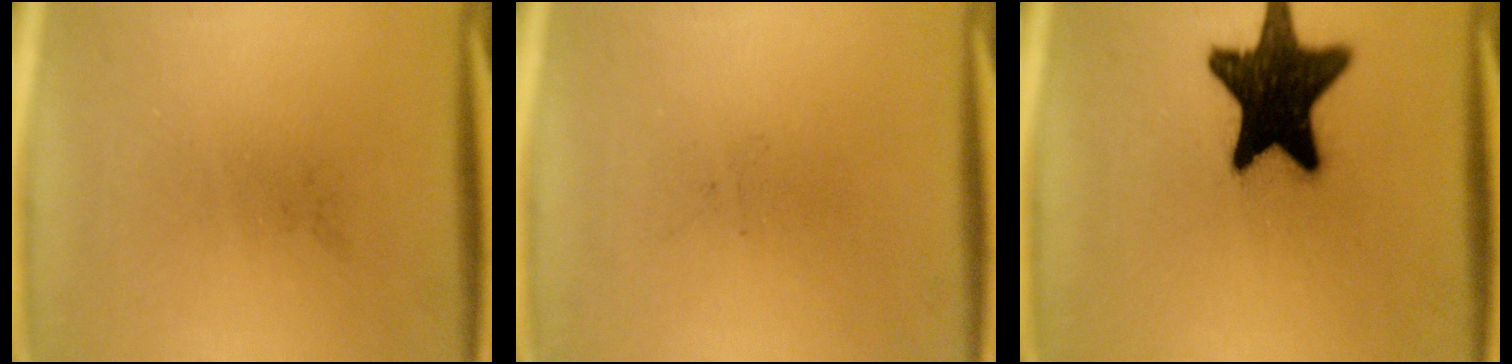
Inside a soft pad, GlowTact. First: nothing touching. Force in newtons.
{"total": 0.0}
{"total": 19.0}